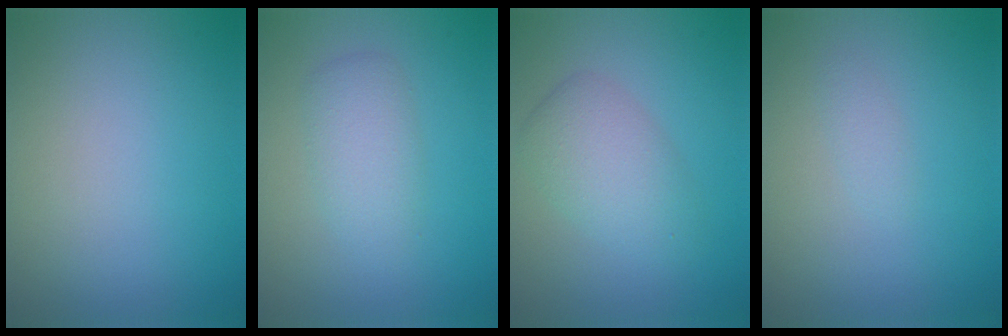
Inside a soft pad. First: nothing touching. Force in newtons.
{"total": 2.6, "press": 2.6, "slide": 0.1}
{"total": 3.5, "press": 3.5, "slide": 0.2}
{"total": 0.8, "press": 0.8, "slide": 0.1}